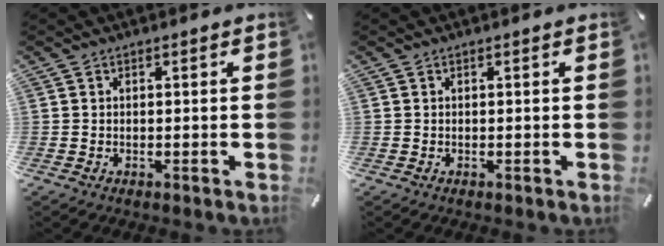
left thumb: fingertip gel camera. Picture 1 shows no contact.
{"total": 0.0}